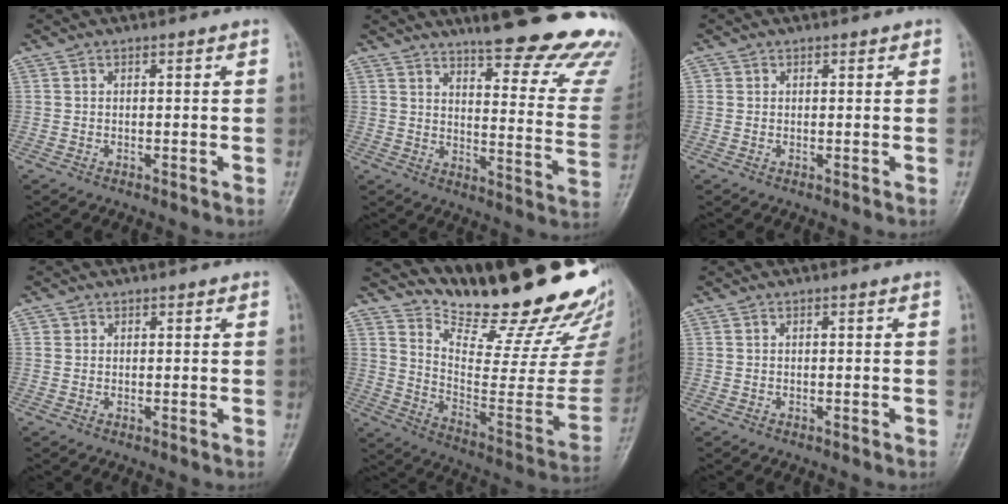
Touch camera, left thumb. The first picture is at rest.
{"total": 27.2, "force": [21.1, 5.6, 16.2], "torque": [-0.173, -0.135, 0.252]}
{"total": 1.2, "force": [0.6, 1.1, 0.1], "torque": [0.014, -0.001, 0.003]}
{"total": 1.2, "force": [0.6, 1.0, 0.1], "torque": [0.013, -0.002, 0.004]}
{"total": 27.8, "force": [23.5, 6.6, 13.2], "torque": [-0.165, -0.174, 0.335]}
{"total": 0.0}